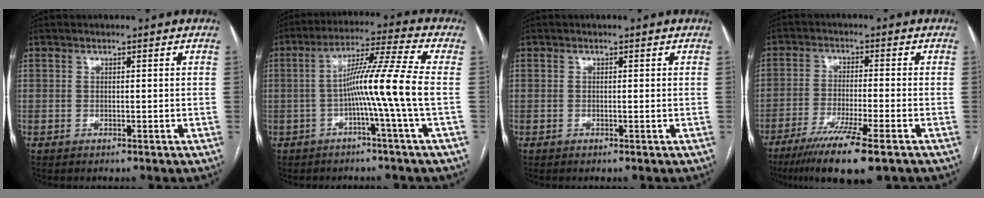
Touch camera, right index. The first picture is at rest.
{"total": 10.3, "force": [-2.0, -2.5, 9.8], "torque": [-0.172, 0.010, -0.038]}
{"total": 0.0}
{"total": 11.4, "force": [-7.6, 0.2, 8.5], "torque": [-0.141, -0.030, -0.120]}